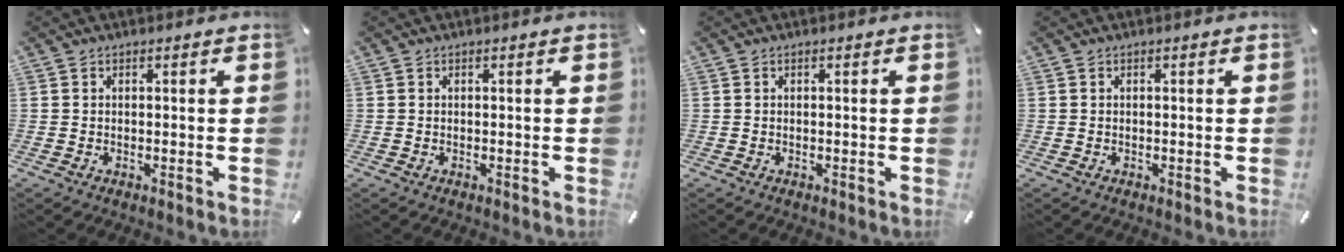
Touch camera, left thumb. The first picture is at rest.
{"total": 0.0}
{"total": 0.0}
{"total": 0.0}